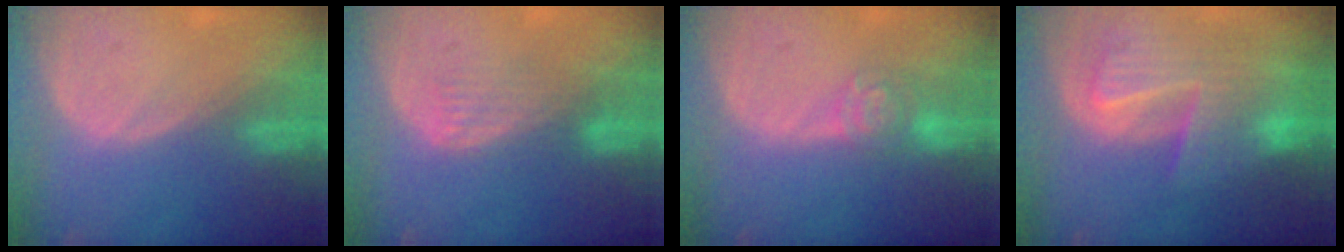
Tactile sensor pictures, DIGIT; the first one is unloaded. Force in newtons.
{"total": 4.4, "press": 3.7, "slide": 2.4}
{"total": 4.8, "press": 4.2, "slide": 2.3}
{"total": 10.2, "press": 8.9, "slide": 5.0}